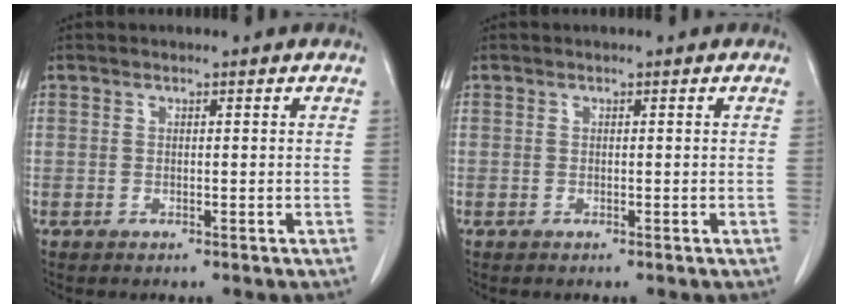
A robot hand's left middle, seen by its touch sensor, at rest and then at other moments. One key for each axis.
{"total": 0.0}